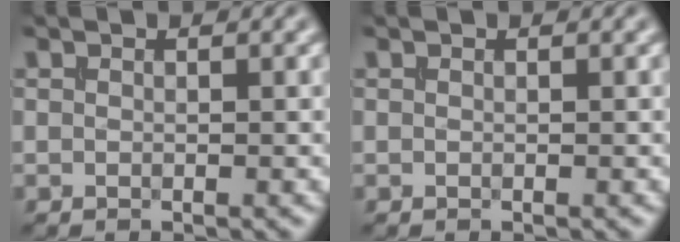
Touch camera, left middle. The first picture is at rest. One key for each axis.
{"total": 0.0}